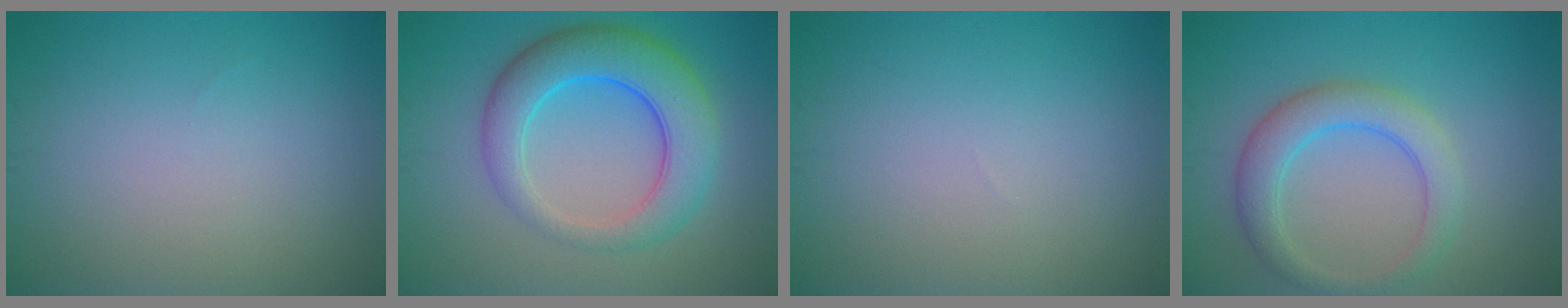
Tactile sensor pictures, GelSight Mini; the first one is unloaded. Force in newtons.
{"total": 7.3, "press": 7.2, "slide": 0.4}
{"total": 0.0}
{"total": 4.2, "press": 4.2, "slide": 0.1}